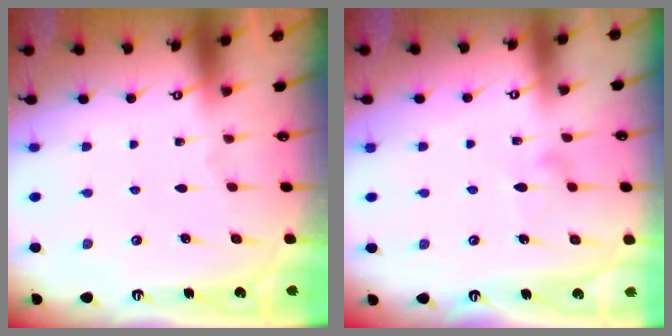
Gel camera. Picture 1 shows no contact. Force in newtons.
{"total": 6.1, "press": 6.1, "slide": 0.3}